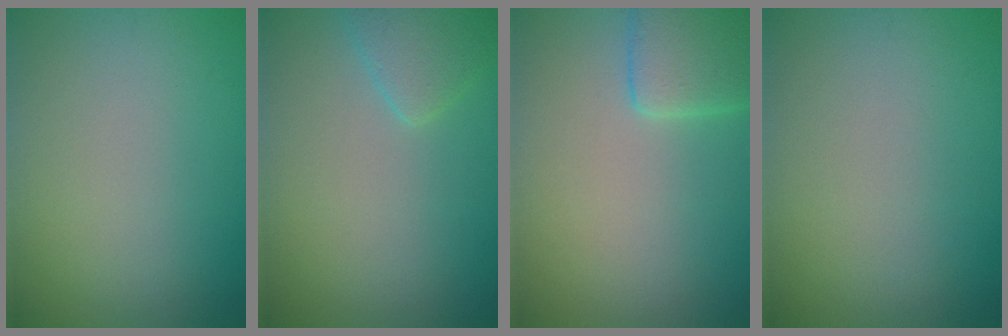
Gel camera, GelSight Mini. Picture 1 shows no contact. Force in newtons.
{"total": 2.1, "press": 2.1, "slide": 0.2}
{"total": 3.4, "press": 3.3, "slide": 0.2}
{"total": 0.0}